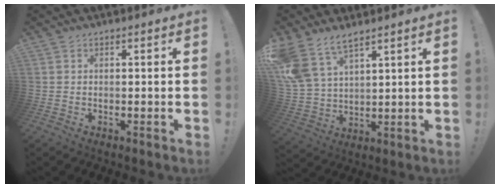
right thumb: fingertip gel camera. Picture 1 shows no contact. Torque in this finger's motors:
{"motor_torque": [2.26, 2.74, 1.75, 1.02, 0.17]}